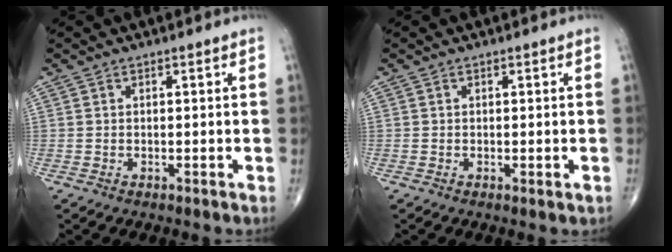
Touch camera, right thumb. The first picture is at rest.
{"total": 0.9, "force": [-0.2, 0.3, 0.8], "torque": [-0.012, -0.004, -0.003]}